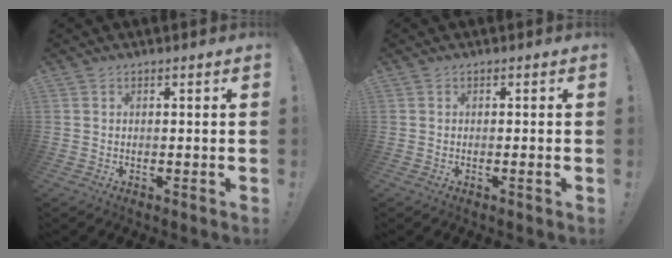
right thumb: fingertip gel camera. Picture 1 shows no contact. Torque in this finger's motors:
{"motor_torque": [-0.03, -0.08, 0.32, 0.07, -0.04]}